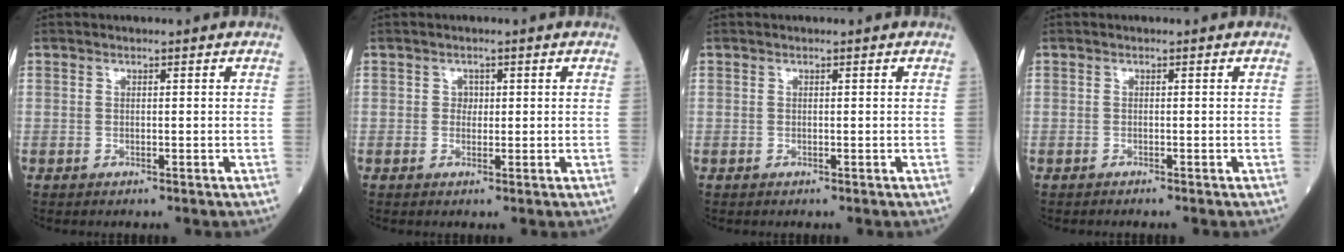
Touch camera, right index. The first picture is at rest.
{"total": 1.1, "force": [0.3, 0.9, 0.5], "torque": [-0.004, 0.003, 0.005]}
{"total": 0.0}
{"total": 0.5, "force": [-0.5, -0.1, 0.2], "torque": [-0.005, 0.000, -0.007]}